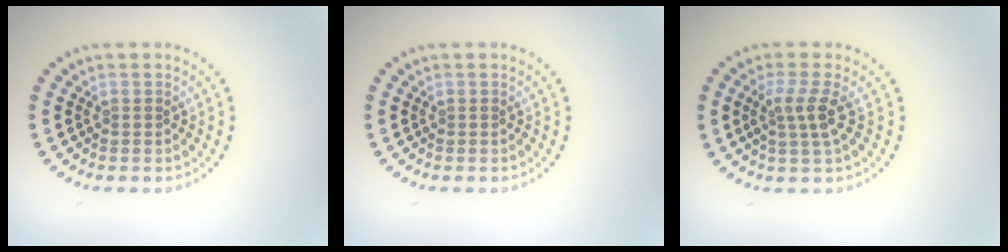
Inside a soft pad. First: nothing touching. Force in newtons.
{"total": 0.0}
{"total": 2.4, "press": 1.9, "slide": 1.5}